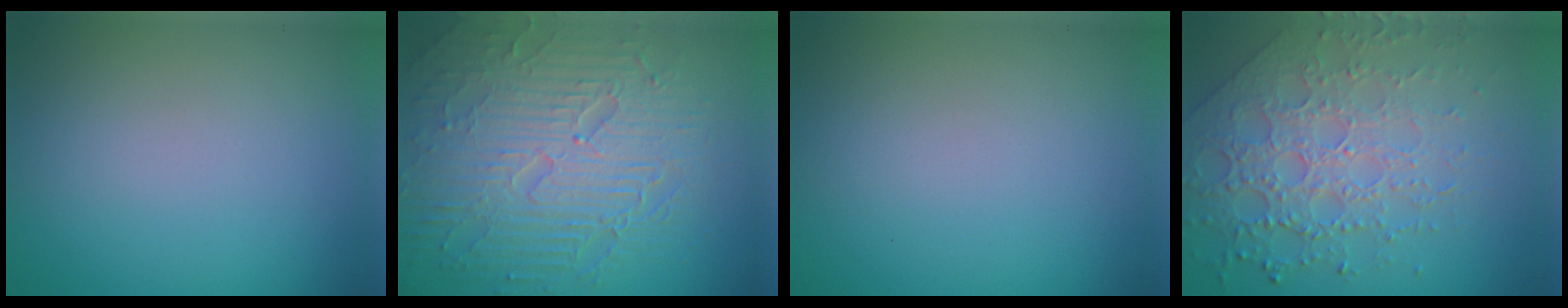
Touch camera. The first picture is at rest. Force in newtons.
{"total": 10.0, "press": 6.5, "slide": 7.6}
{"total": 0.0}
{"total": 7.6, "press": 5.5, "slide": 5.2}